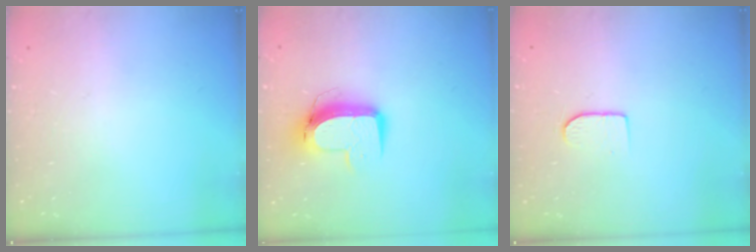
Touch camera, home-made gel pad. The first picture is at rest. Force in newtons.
{"total": 10.4, "press": 10.4, "slide": 1.1}
{"total": 6.0, "press": 5.9, "slide": 0.6}